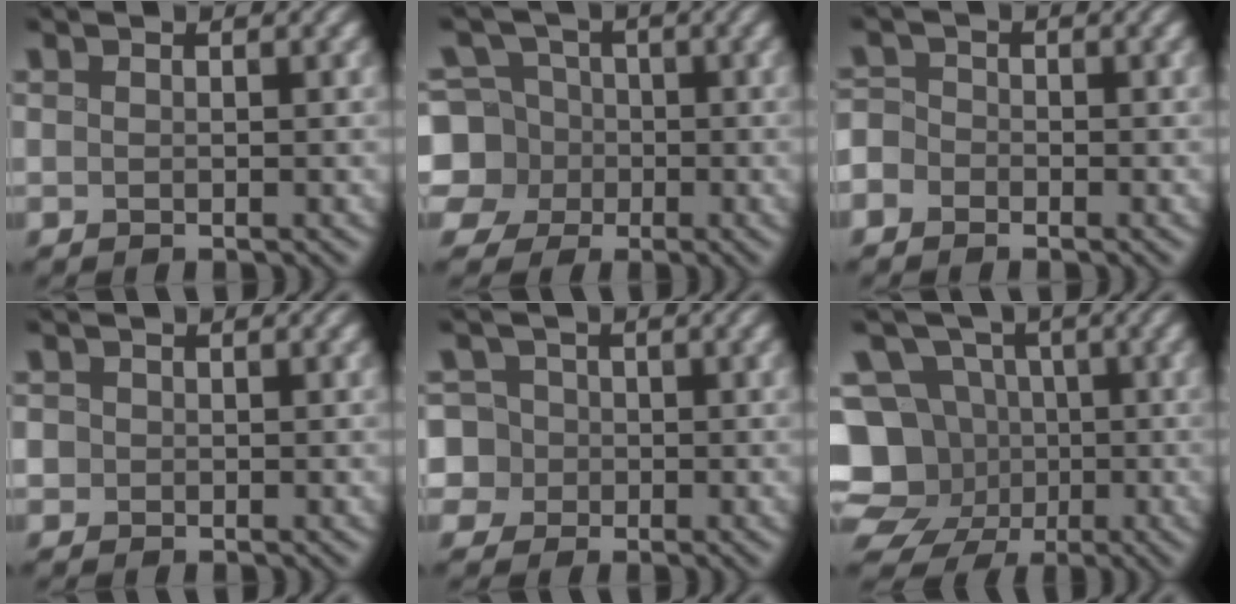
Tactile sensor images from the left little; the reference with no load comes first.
{"total": 8.8, "force": [-2.1, 7.9, 3.2], "torque": [-0.086, 0.002, -0.071]}
{"total": 4.7, "force": [-2.4, 3.9, 1.0], "torque": [-0.025, 0.002, -0.071]}
{"total": 2.5, "force": [0.5, 2.3, 0.9], "torque": [-0.013, 0.017, -0.003]}
{"total": 7.2, "force": [-0.8, 6.9, 2.0], "torque": [-0.051, 0.021, -0.040]}
{"total": 13.0, "force": [-4.1, 11.3, 4.9], "torque": [-0.106, -0.007, -0.093]}